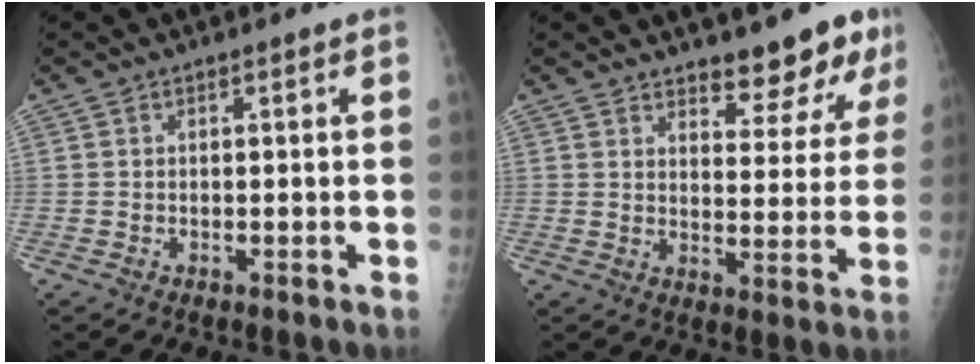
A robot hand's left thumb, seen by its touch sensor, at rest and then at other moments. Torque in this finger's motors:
{"motor_torque": [0.10, 0.14, -0.22, -0.21, 0.07]}